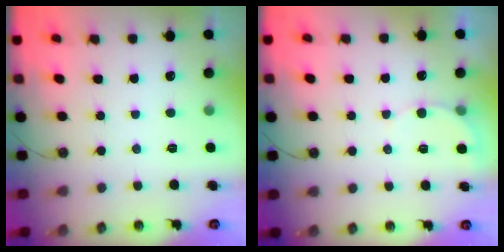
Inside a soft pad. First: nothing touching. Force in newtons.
{"total": 4.9, "press": 4.8, "slide": 0.4}